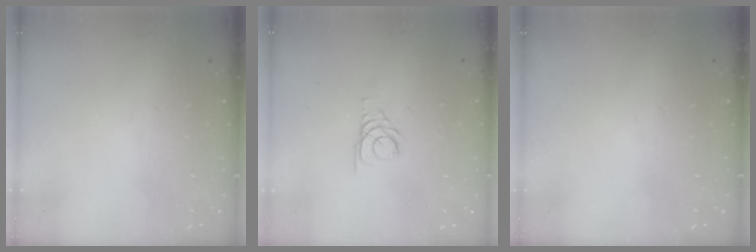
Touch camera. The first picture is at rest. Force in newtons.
{"total": 3.4, "press": 3.3, "slide": 0.3}
{"total": 0.0}